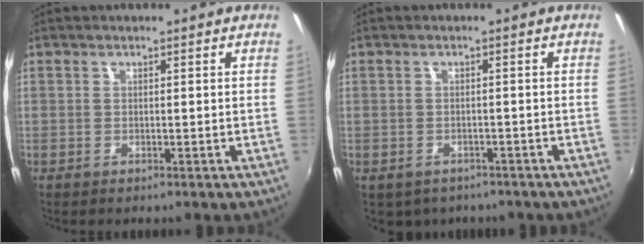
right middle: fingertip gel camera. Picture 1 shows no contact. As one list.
[{"total": 4.4, "force": [-3.1, 2.8, 1.5], "torque": [-0.038, -0.017, -0.037]}]